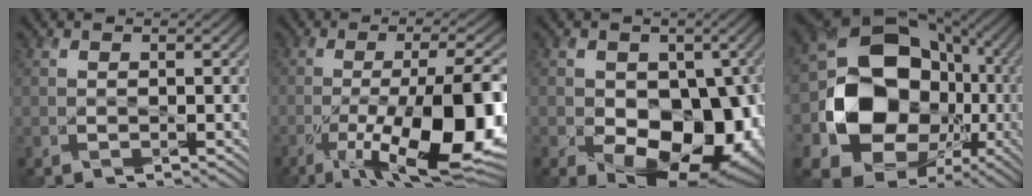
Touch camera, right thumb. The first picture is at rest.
{"total": 17.6, "force": [-5.9, 5.3, 15.7], "torque": [-0.223, -0.005, -0.088]}
{"total": 13.6, "force": [-3.0, 9.1, 9.8], "torque": [-0.130, -0.033, -0.042]}
{"total": 17.5, "force": [-2.7, 14.3, 9.7], "torque": [-0.183, -0.037, -0.039]}